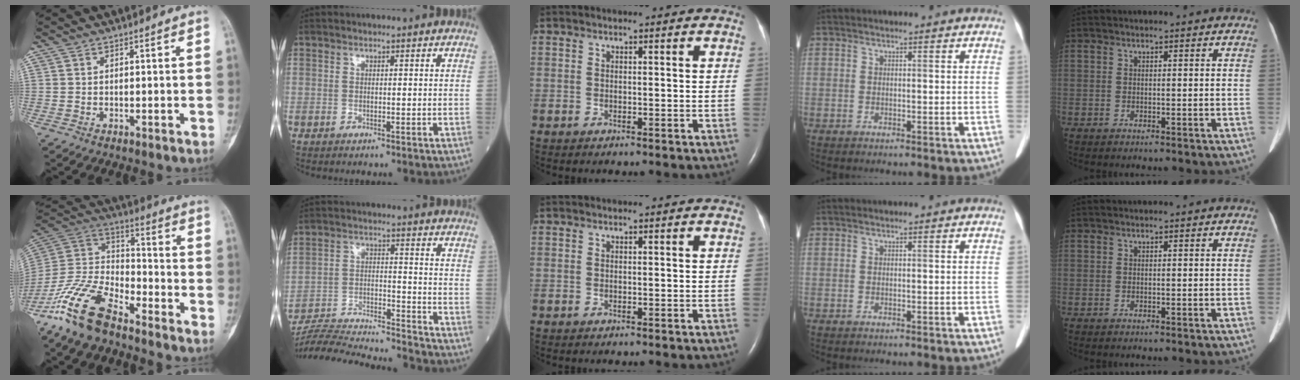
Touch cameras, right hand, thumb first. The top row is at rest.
{"thumb": {"total": 15.8, "force": [-11.4, 6.1, 9.1], "torque": [-0.184, 0.060, -0.225]}, "index": {"total": 19.7, "force": [-18.9, -0.3, 5.4], "torque": [-0.114, -0.013, -0.296]}}